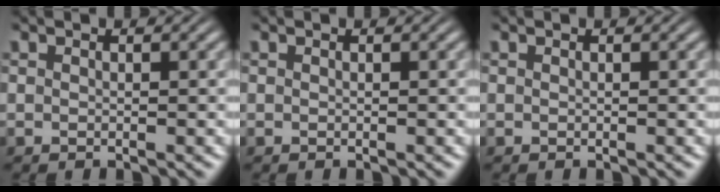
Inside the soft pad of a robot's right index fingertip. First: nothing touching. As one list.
[{"total": 0.0}, {"total": 0.0}]